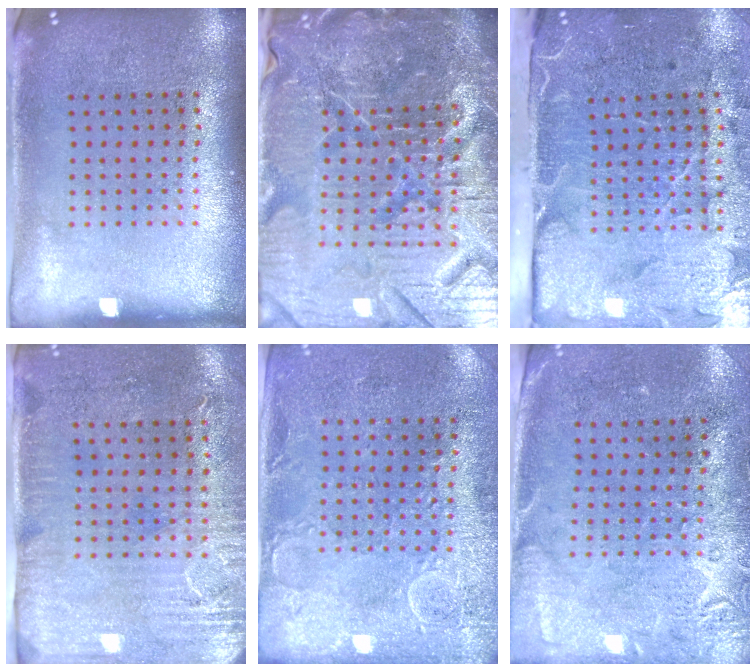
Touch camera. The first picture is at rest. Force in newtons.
{"total": 7.3, "press": 6.5, "slide": 3.4}
{"total": 5.0, "press": 4.0, "slide": 3.1}
{"total": 2.9, "press": 2.4, "slide": 1.6}
{"total": 2.7, "press": 2.4, "slide": 1.2}
{"total": 2.7, "press": 2.3, "slide": 1.5}